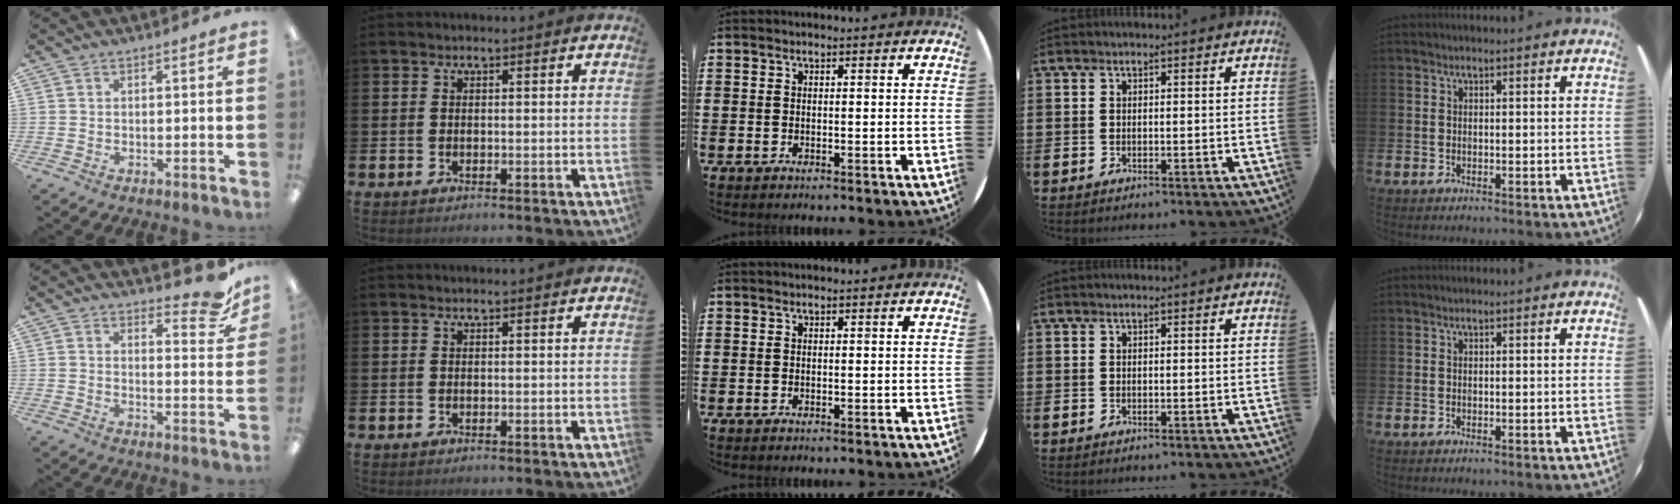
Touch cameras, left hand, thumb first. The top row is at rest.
{"thumb": {"total": 9.0, "force": [6.9, 3.2, 4.7], "torque": [-0.047, -0.047, 0.117]}}